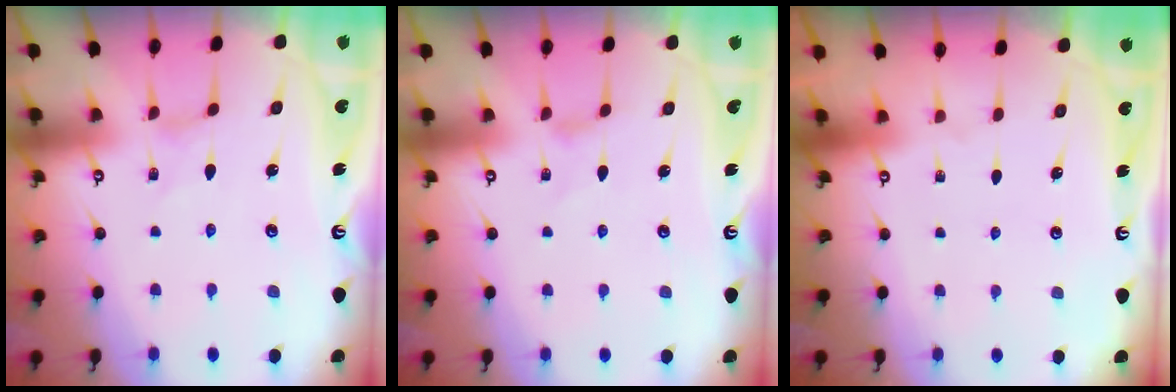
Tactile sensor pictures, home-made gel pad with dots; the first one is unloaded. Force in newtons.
{"total": 0.0}
{"total": 0.0}